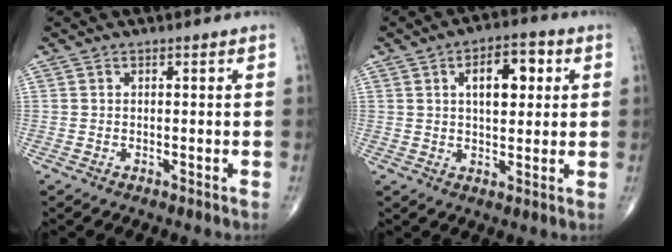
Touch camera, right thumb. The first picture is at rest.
{"total": 9.2, "force": [2.6, 4.7, 7.5], "torque": [-0.085, 0.004, 0.036]}